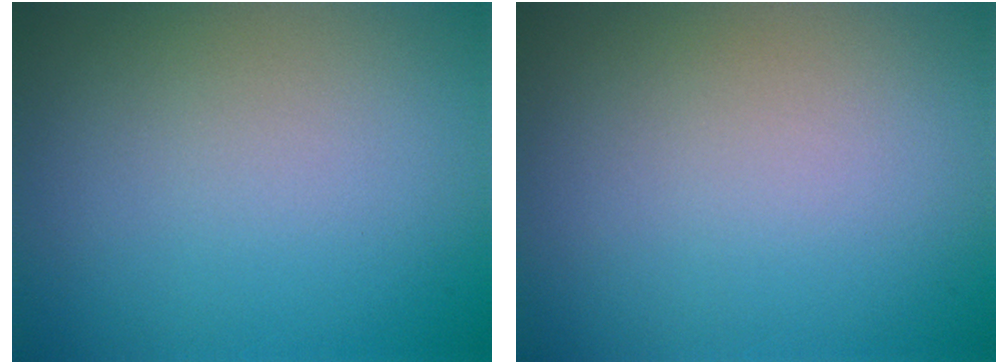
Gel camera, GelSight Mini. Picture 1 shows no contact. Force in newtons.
{"total": 0.0}